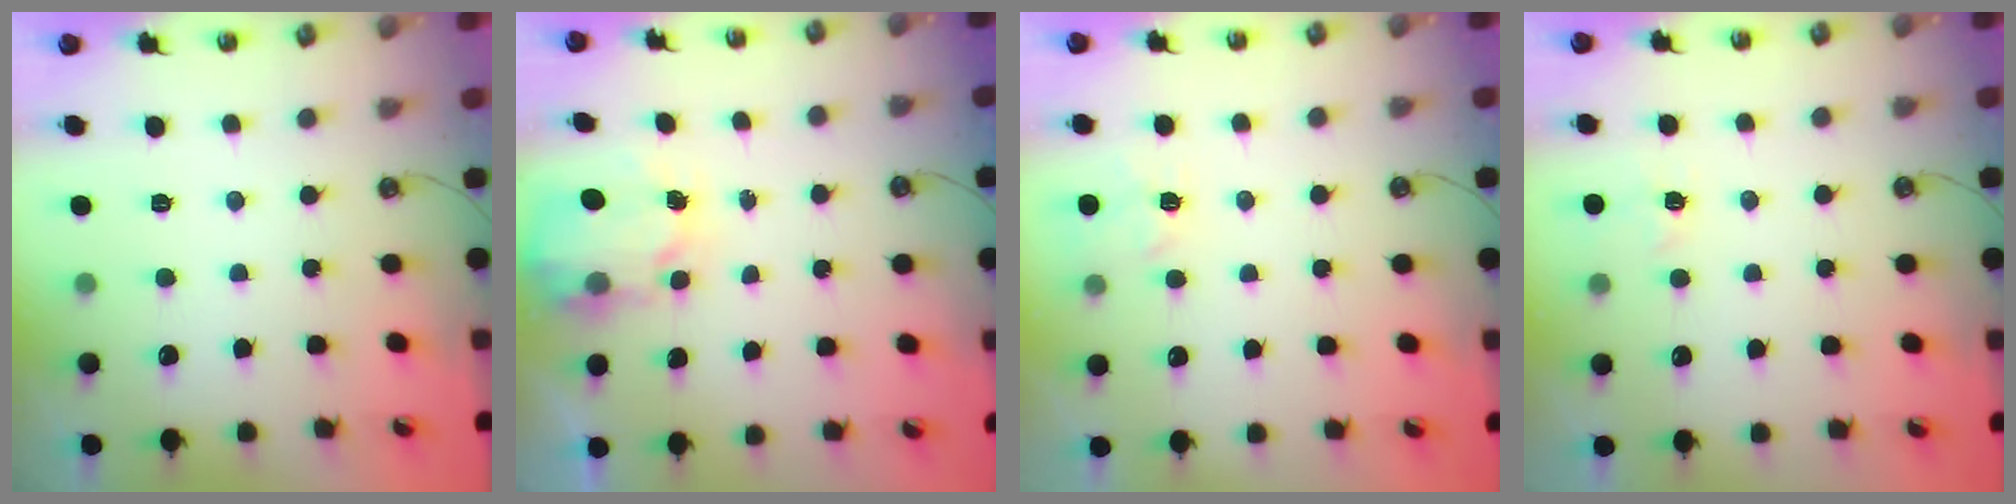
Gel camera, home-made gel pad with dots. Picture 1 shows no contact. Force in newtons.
{"total": 4.1, "press": 4.1, "slide": 0.1}
{"total": 4.7, "press": 4.6, "slide": 0.6}
{"total": 2.6, "press": 2.6, "slide": 0.4}